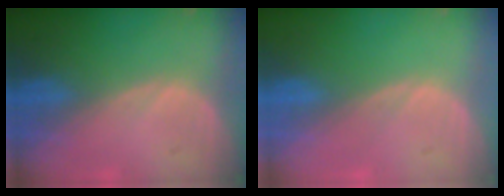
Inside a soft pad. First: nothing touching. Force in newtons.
{"total": 0.0}